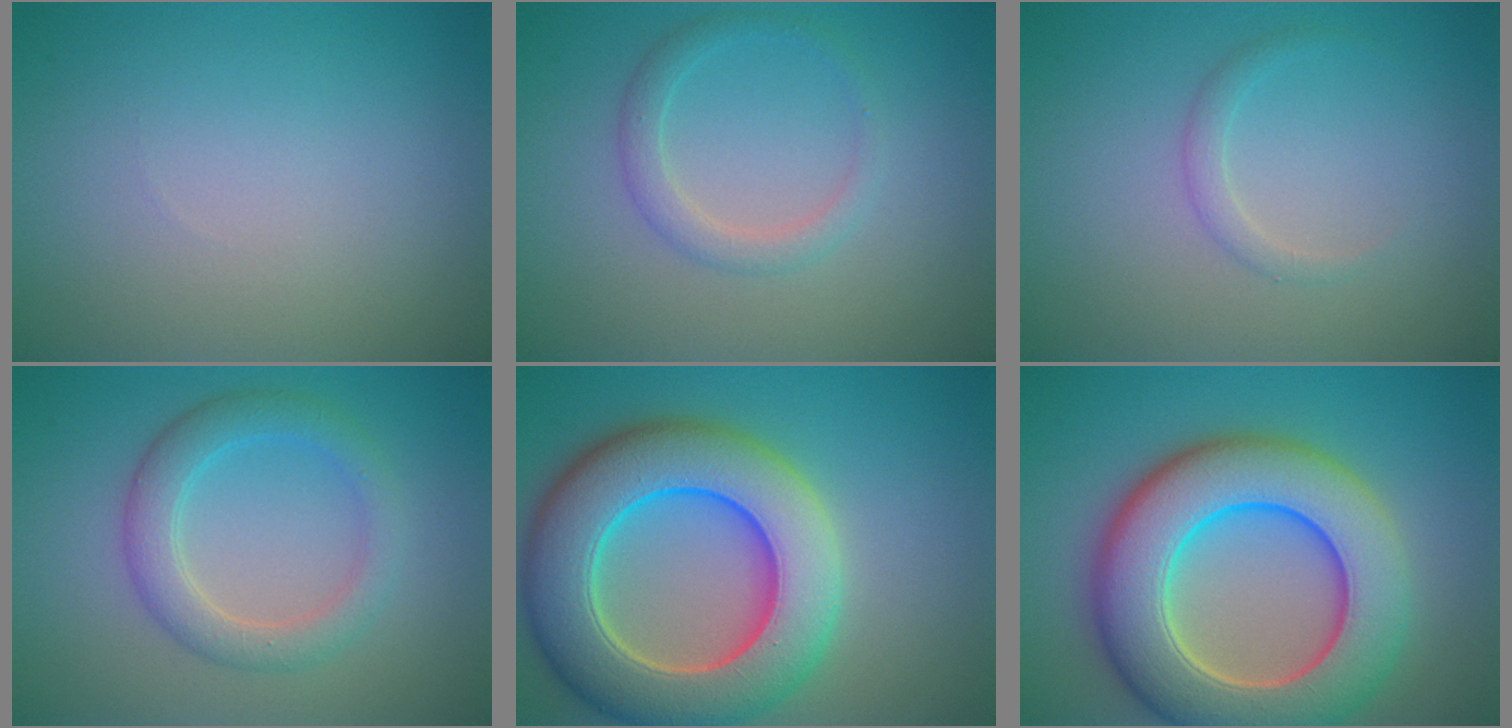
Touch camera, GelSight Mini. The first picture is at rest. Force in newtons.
{"total": 2.0, "press": 2.0, "slide": 0.0}
{"total": 1.2, "press": 1.2, "slide": 0.0}
{"total": 3.6, "press": 3.6, "slide": 0.2}
{"total": 11.8, "press": 11.7, "slide": 0.9}
{"total": 11.7, "press": 11.7, "slide": 0.8}